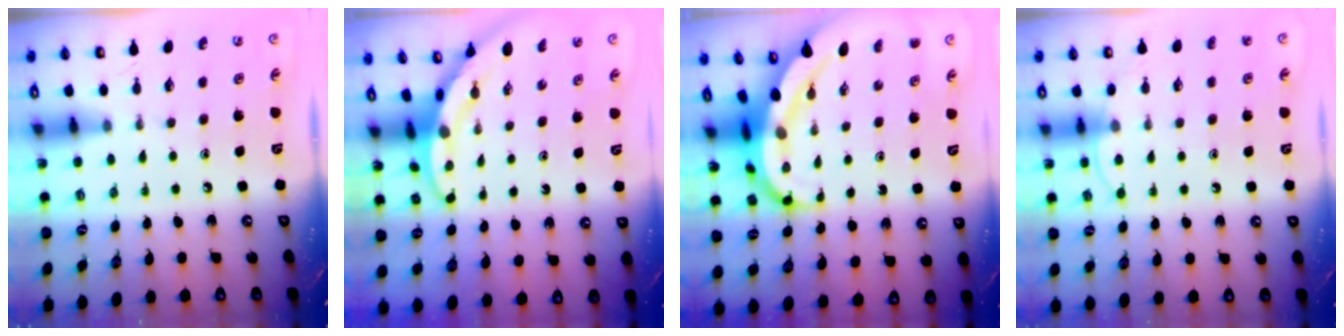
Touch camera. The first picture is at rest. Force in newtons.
{"total": 3.3, "press": 3.3, "slide": 0.3}
{"total": 10.0, "press": 9.8, "slide": 2.1}
{"total": 5.7, "press": 5.7, "slide": 0.6}